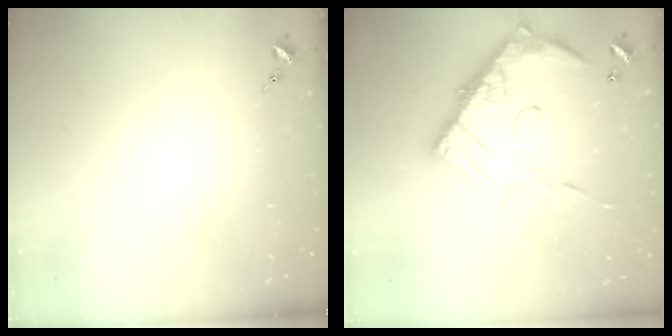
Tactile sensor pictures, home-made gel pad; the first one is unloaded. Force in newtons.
{"total": 18.4, "press": 18.3, "slide": 1.5}